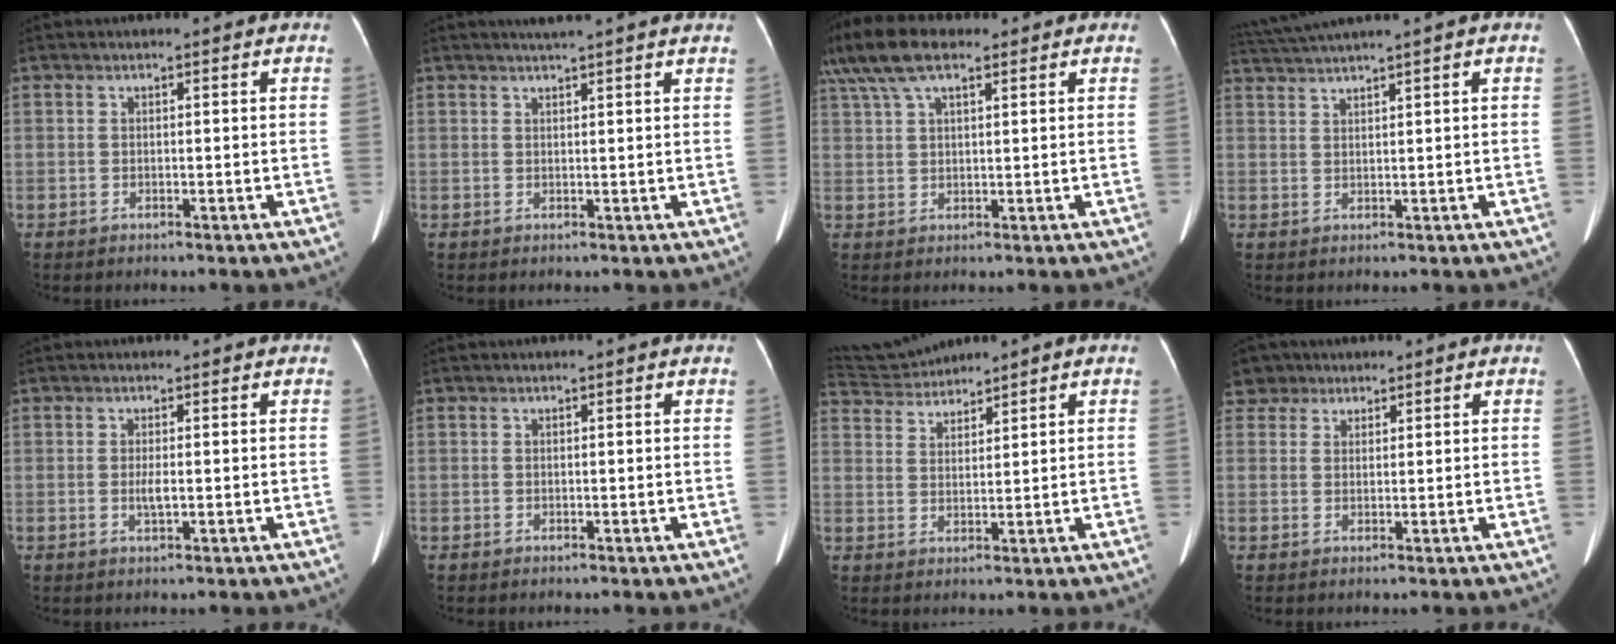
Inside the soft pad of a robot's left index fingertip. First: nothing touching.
{"total": 5.3, "force": [4.6, -0.7, 2.4], "torque": [-0.034, 0.017, 0.054]}
{"total": 10.8, "force": [7.6, 3.9, 6.7], "torque": [-0.145, 0.047, 0.146]}
{"total": 5.1, "force": [4.4, -1.8, 2.1], "torque": [-0.043, 0.017, 0.089]}
{"total": 1.5, "force": [0.1, 0.2, 1.5], "torque": [-0.032, -0.001, 0.002]}
{"total": 0.6, "force": [0.5, -0.1, 0.3], "torque": [-0.006, 0.003, 0.012]}
{"total": 5.1, "force": [5.1, -0.3, 0.0], "torque": [-0.015, 0.021, 0.109]}
{"total": 3.9, "force": [2.8, 2.8, -0.2], "torque": [0.003, 0.017, 0.052]}